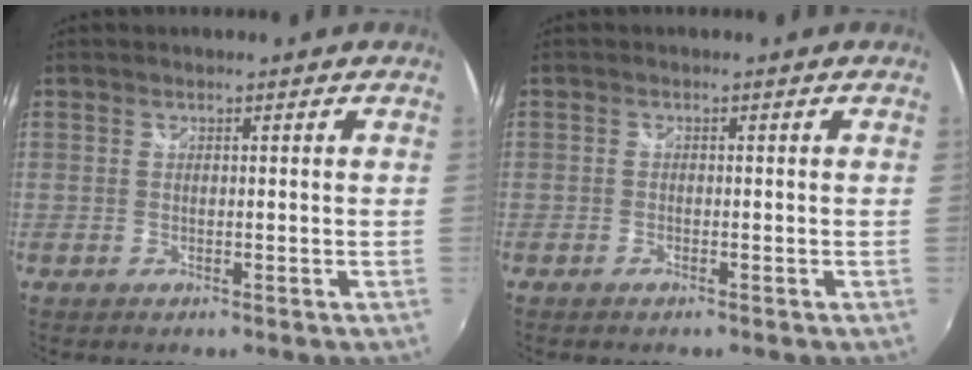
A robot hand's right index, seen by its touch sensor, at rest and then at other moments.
{"total": 0.8, "force": [-0.7, 0.3, 0.2], "torque": [-0.007, -0.004, -0.016]}